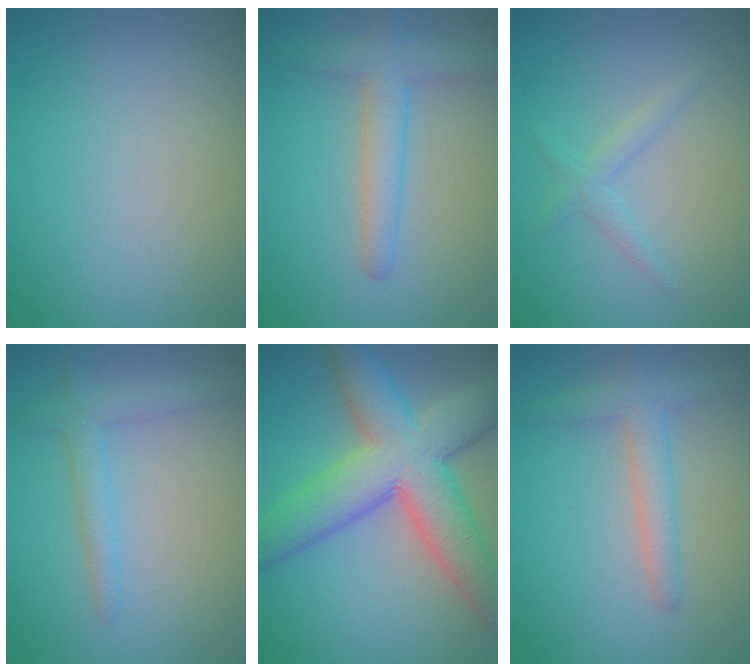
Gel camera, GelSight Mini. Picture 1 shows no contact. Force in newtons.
{"total": 3.4, "press": 3.4, "slide": 0.2}
{"total": 1.4, "press": 1.4, "slide": 0.0}
{"total": 2.2, "press": 2.2, "slide": 0.1}
{"total": 9.7, "press": 9.7, "slide": 0.4}
{"total": 2.7, "press": 2.7, "slide": 0.2}